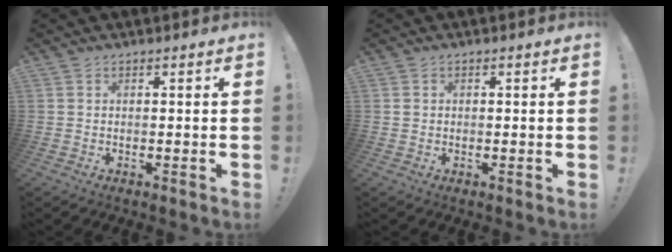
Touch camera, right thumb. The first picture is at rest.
{"total": 1.0, "force": [0.1, 0.9, 0.3], "torque": [-0.011, 0.005, 0.003]}